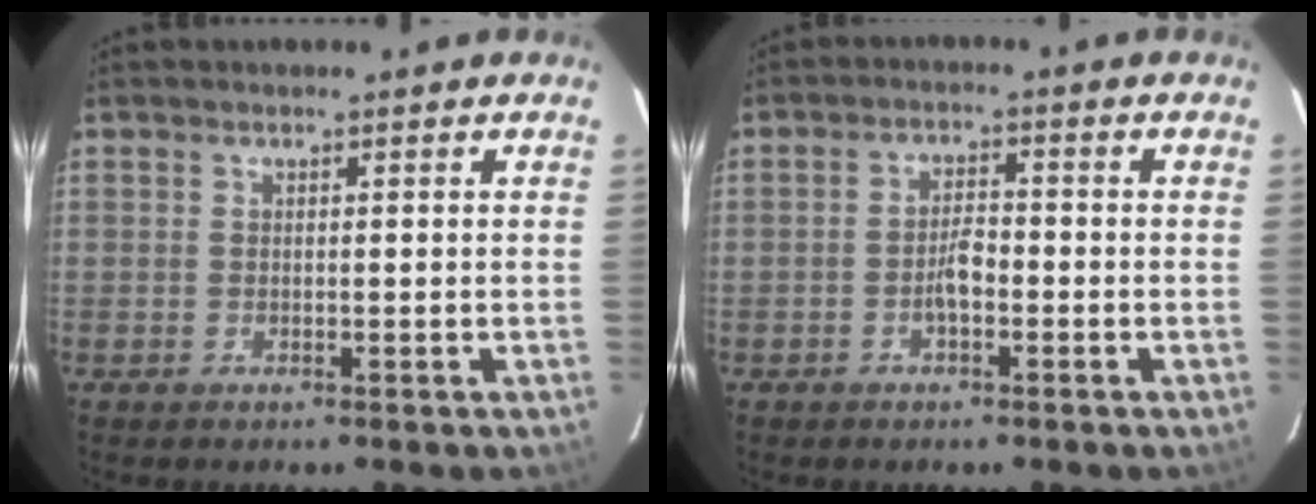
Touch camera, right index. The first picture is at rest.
{"total": 3.5, "force": [-1.5, 1.3, 2.8], "torque": [-0.055, 0.007, -0.025]}